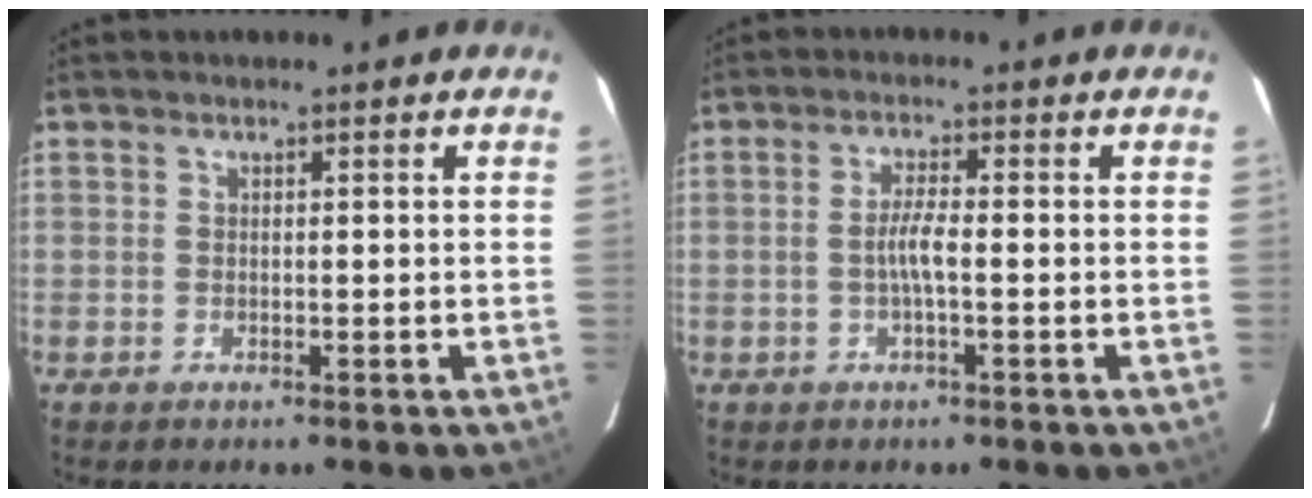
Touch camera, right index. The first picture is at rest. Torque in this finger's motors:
{"motor_torque": [0.52, -0.17, 0.36, 0.08]}